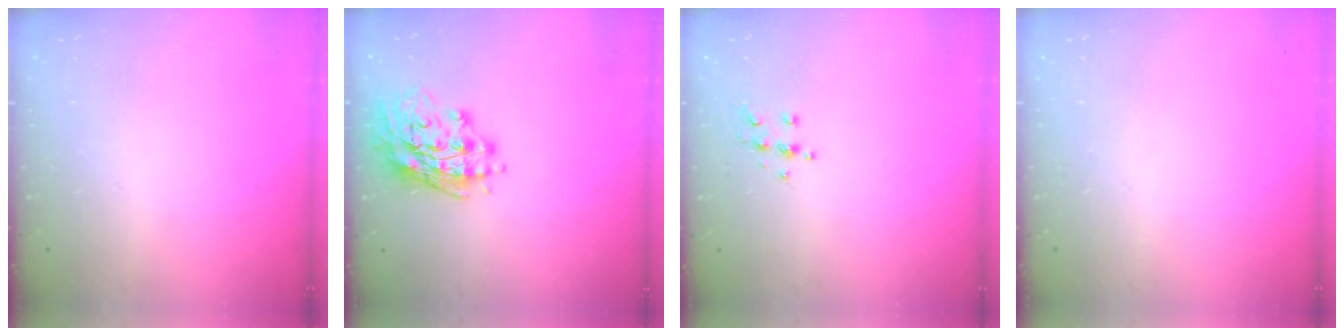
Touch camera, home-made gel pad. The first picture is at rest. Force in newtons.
{"total": 16.1, "press": 15.9, "slide": 2.1}
{"total": 6.2, "press": 6.2, "slide": 0.6}
{"total": 0.0}